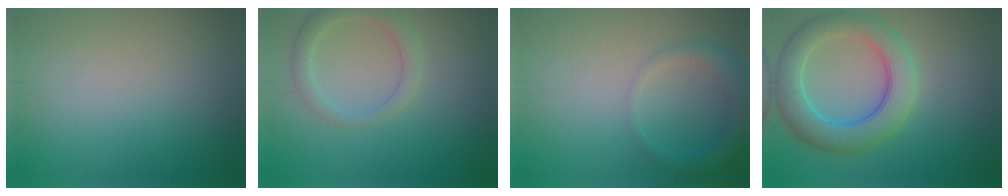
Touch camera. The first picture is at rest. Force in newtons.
{"total": 2.6, "press": 2.6, "slide": 0.3}
{"total": 3.4, "press": 3.4, "slide": 0.2}
{"total": 6.6, "press": 6.6, "slide": 0.0}